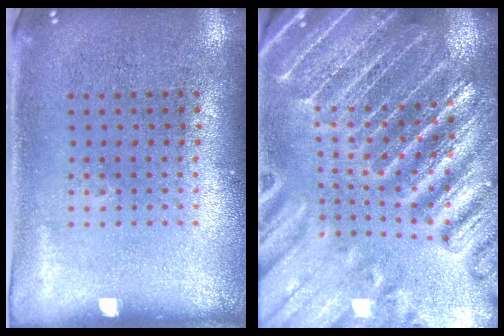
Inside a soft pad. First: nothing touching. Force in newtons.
{"total": 4.8, "press": 4.3, "slide": 2.1}